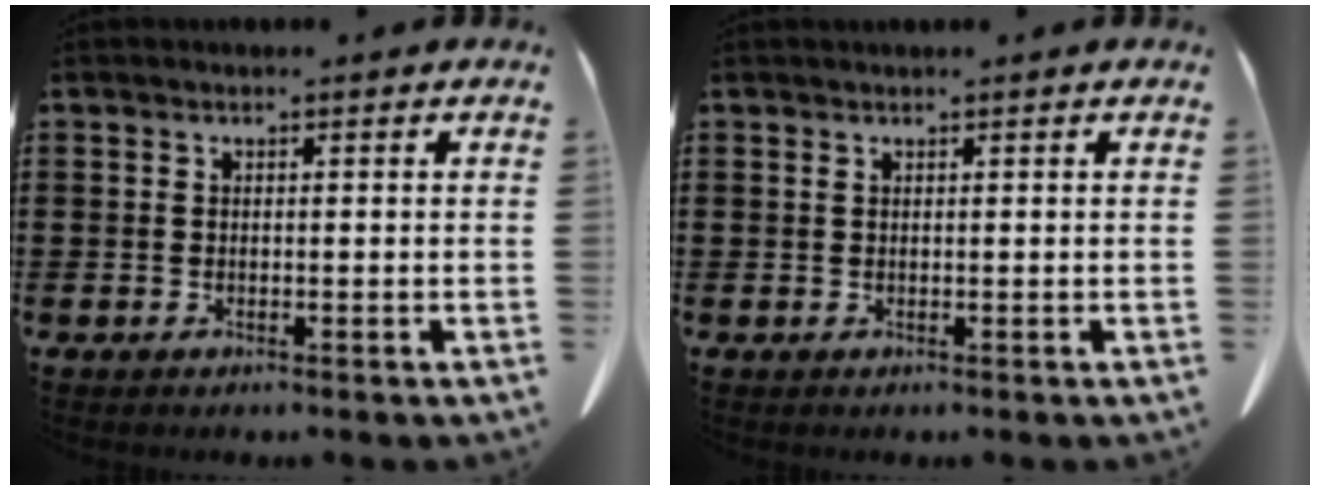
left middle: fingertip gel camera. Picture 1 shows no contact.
{"total": 0.6, "force": [0.5, 0.0, 0.4], "torque": [-0.010, -0.001, 0.010]}